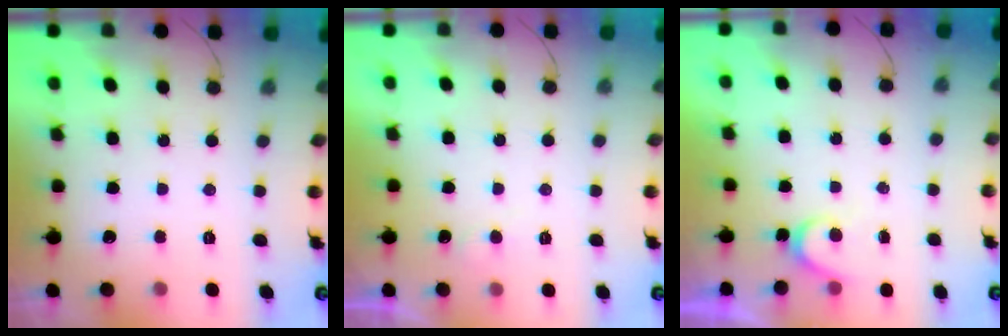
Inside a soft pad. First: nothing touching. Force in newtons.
{"total": 3.3, "press": 3.3, "slide": 0.4}
{"total": 3.6, "press": 3.6, "slide": 0.4}